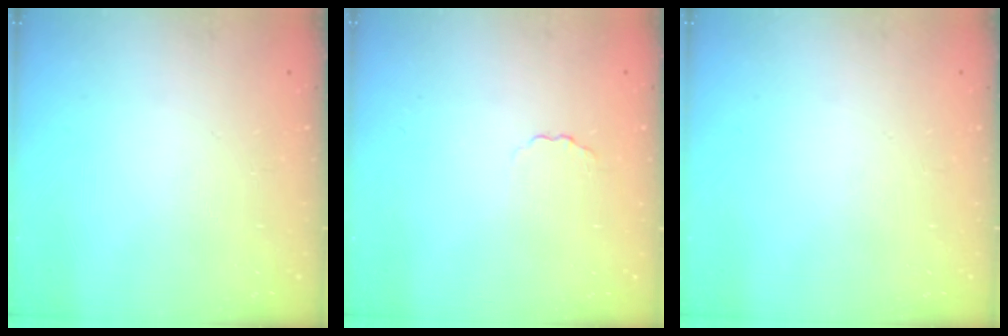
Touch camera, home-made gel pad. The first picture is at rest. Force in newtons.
{"total": 1.2, "press": 1.2, "slide": 0.3}
{"total": 0.0}